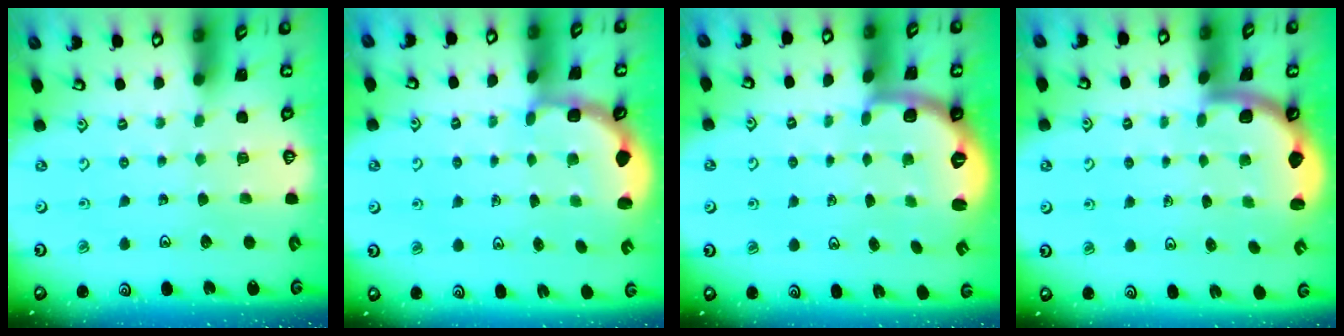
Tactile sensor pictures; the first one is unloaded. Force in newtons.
{"total": 3.0, "press": 2.6, "slide": 1.5}
{"total": 2.7, "press": 1.7, "slide": 2.0}
{"total": 1.6, "press": 1.6, "slide": 0.1}